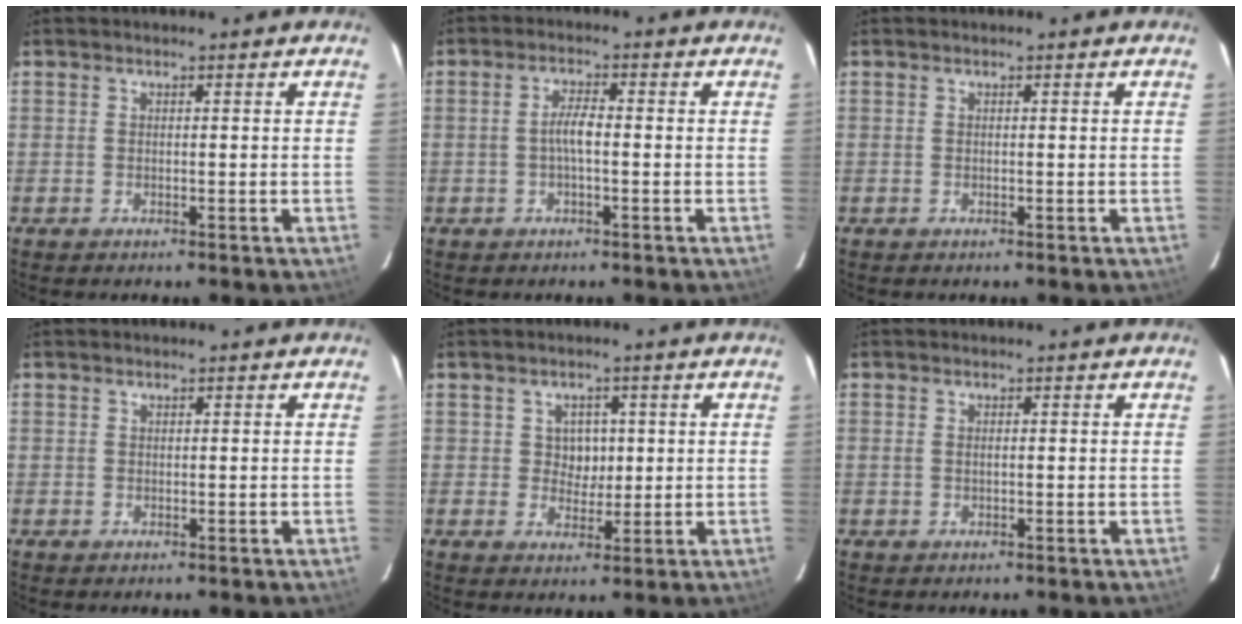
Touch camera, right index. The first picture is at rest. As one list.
[{"total": 3.1, "force": [-0.6, 0.6, 3.0], "torque": [-0.059, 0.006, -0.011]}, {"total": 0.0}, {"total": 0.6, "force": [0.1, 0.6, -0.1], "torque": [0.004, 0.003, 0.001]}, {"total": 3.7, "force": [0.7, 3.4, 1.4], "torque": [-0.019, 0.009, 0.011]}, {"total": 0.7, "force": [0.1, 0.3, 0.6], "torque": [-0.014, 0.001, 0.000]}]